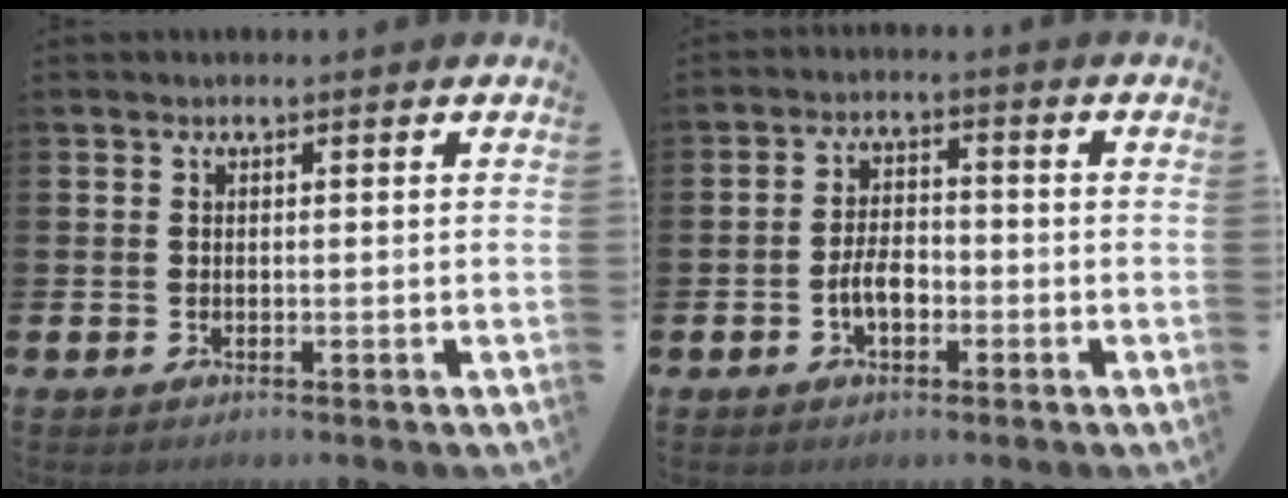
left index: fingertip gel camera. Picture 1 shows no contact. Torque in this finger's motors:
{"motor_torque": [0.34, 0.01, 0.11, 0.15]}